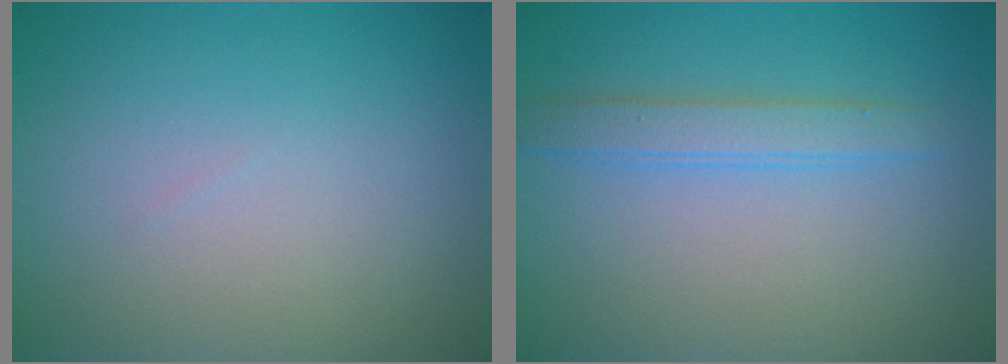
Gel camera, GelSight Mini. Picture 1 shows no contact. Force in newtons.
{"total": 2.2, "press": 2.2, "slide": 0.1}